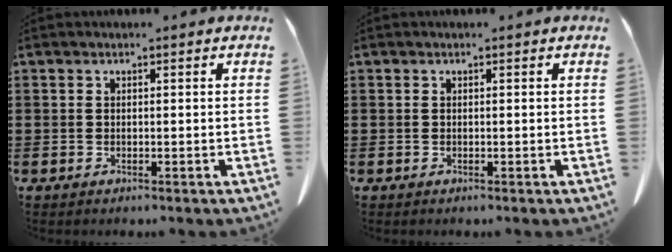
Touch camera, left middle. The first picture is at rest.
{"total": 0.0}